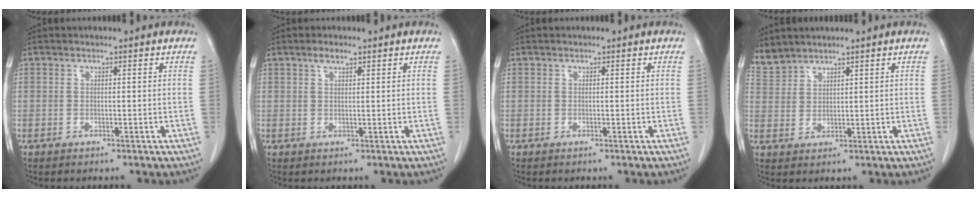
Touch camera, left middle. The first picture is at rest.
{"total": 1.7, "force": [1.2, 0.4, 1.1], "torque": [-0.025, 0.003, 0.022]}
{"total": 0.0}
{"total": 3.5, "force": [3.5, 0.5, -0.2], "torque": [-0.005, 0.007, 0.078]}